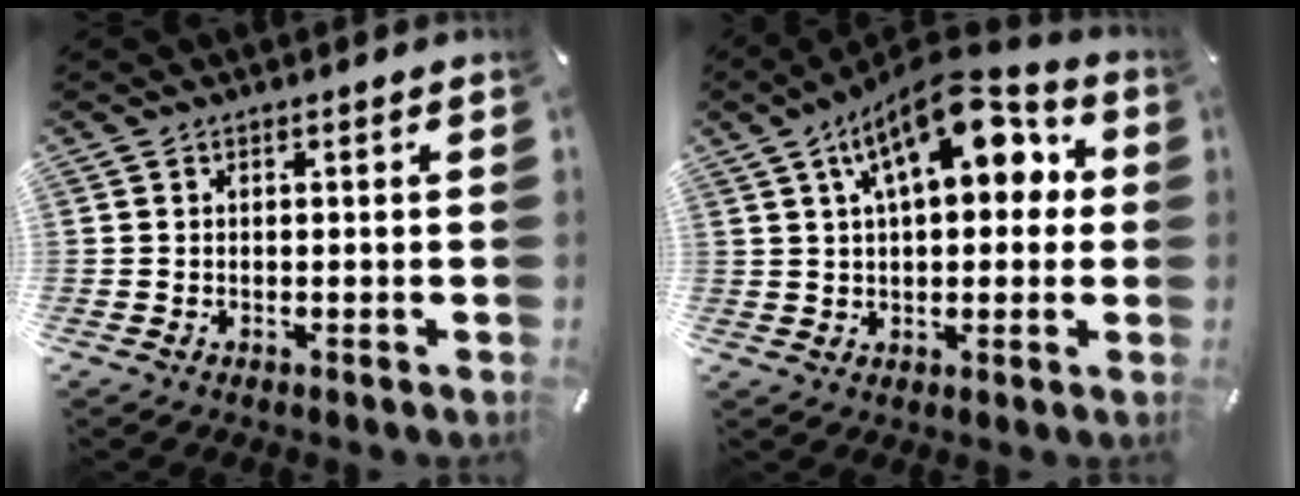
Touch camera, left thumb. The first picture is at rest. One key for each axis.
{"total": 17.2, "fx": 7.0, "fy": 8.4, "fz": 13.2, "tx": -0.200, "ty": -0.011, "tz": 0.114}